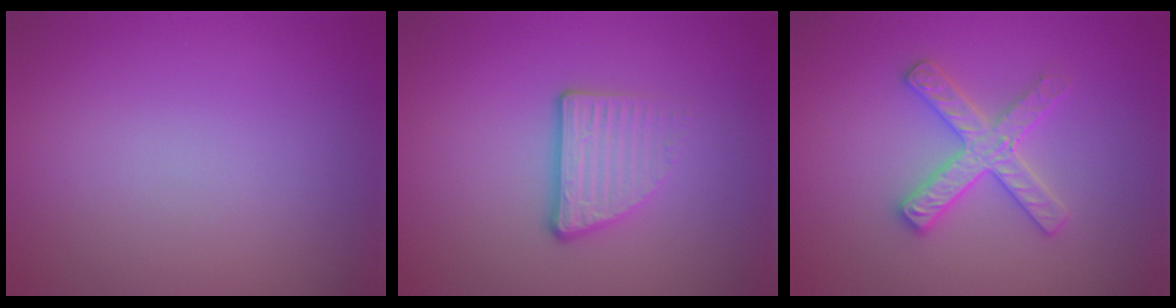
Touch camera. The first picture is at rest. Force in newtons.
{"total": 3.4, "press": 2.2, "slide": 2.6}
{"total": 2.9, "press": 2.9, "slide": 0.5}